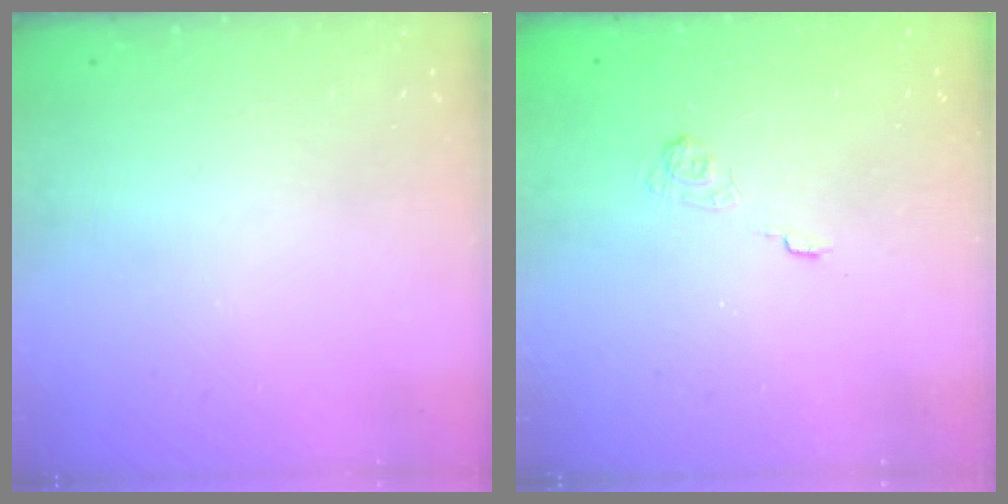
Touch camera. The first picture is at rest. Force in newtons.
{"total": 2.0, "press": 1.4, "slide": 1.4}